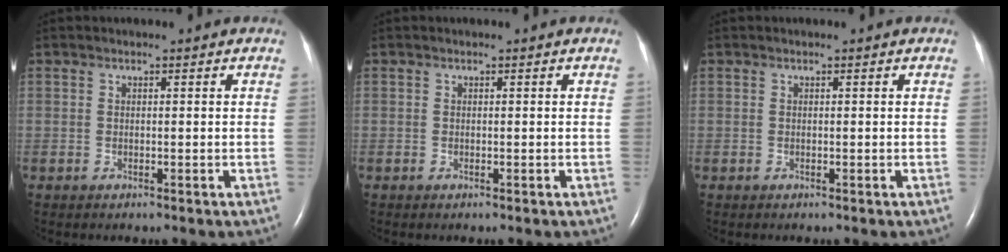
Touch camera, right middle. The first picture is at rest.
{"total": 0.0}
{"total": 0.0}